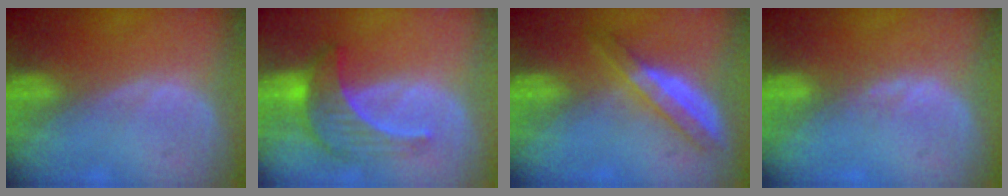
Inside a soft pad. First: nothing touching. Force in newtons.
{"total": 7.3, "press": 6.7, "slide": 2.9}
{"total": 6.0, "press": 5.2, "slide": 3.0}
{"total": 1.3, "press": 1.1, "slide": 0.7}